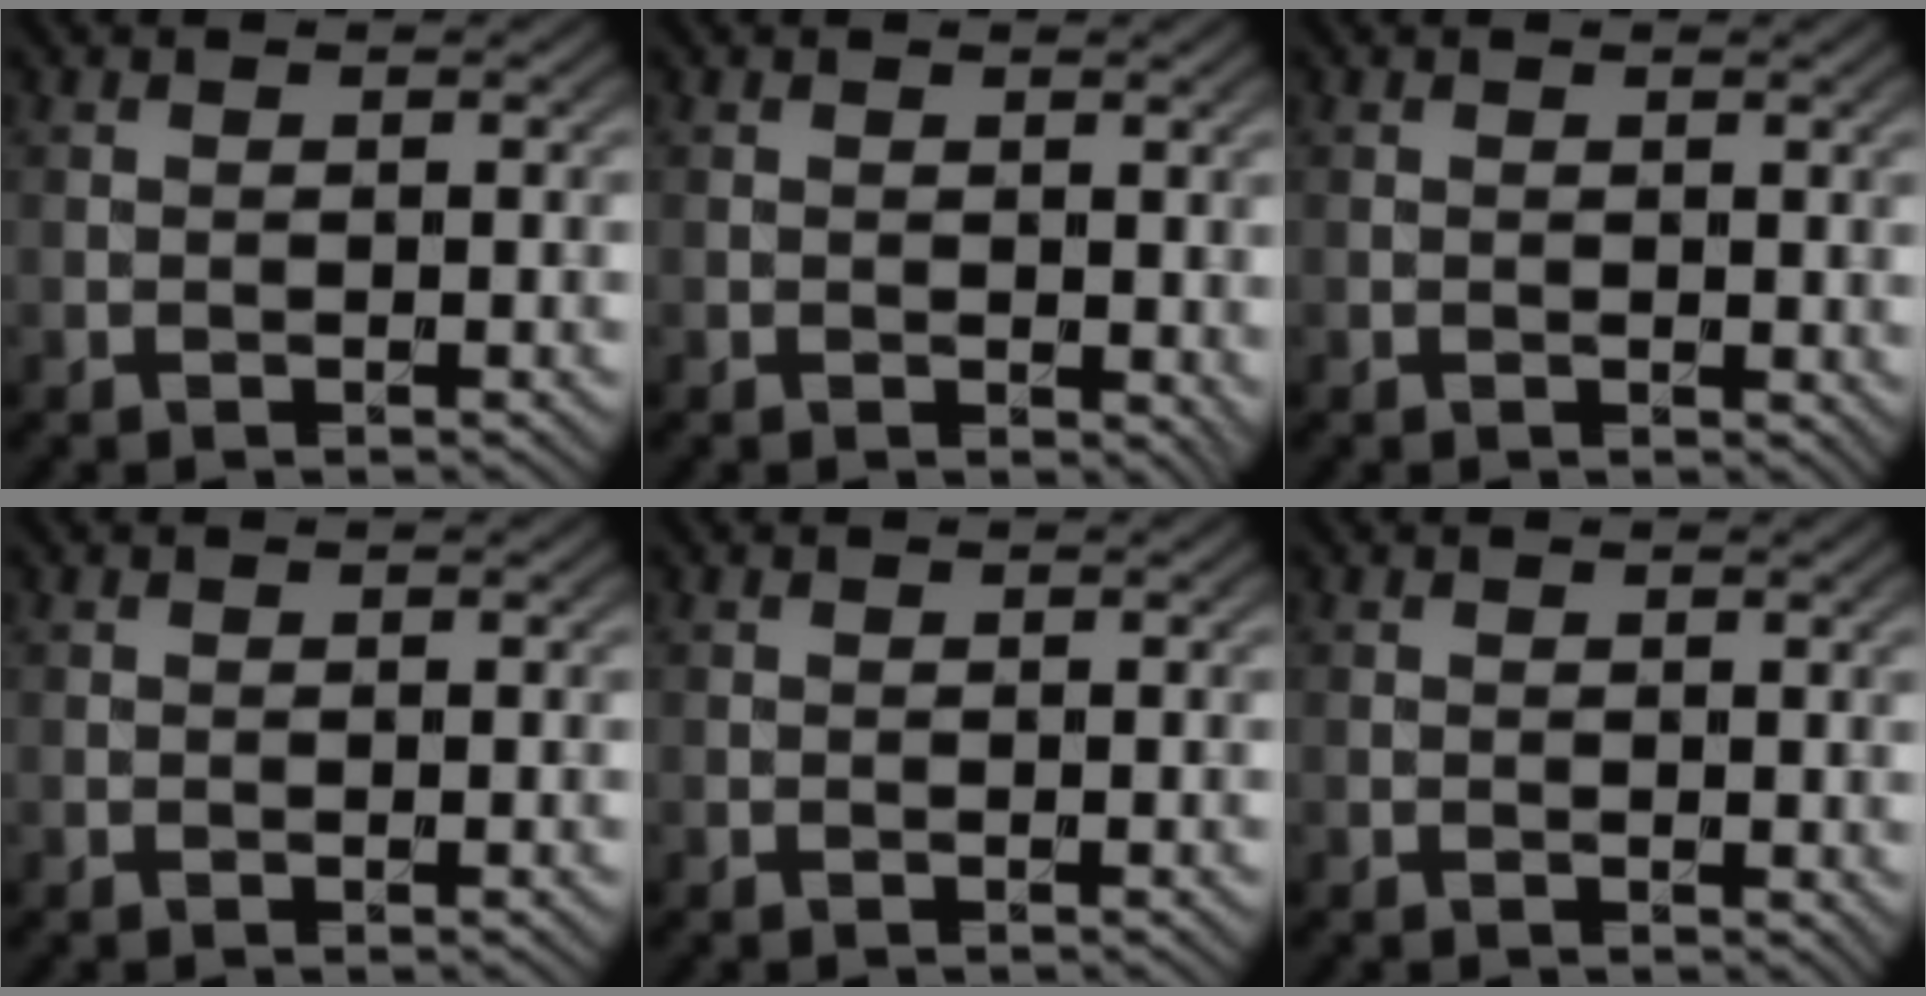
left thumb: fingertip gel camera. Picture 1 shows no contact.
{"total": 1.6, "force": [0.3, 1.1, 1.1], "torque": [-0.013, -0.005, 0.008]}
{"total": 0.8, "force": [0.2, 0.6, 0.5], "torque": [-0.005, -0.004, 0.006]}
{"total": 0.0}
{"total": 0.0}
{"total": 0.6, "force": [0.2, 0.5, 0.4], "torque": [-0.003, -0.003, 0.004]}